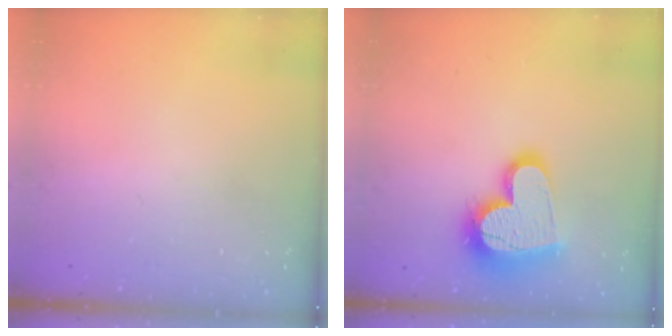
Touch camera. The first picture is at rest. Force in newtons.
{"total": 18.7, "press": 18.6, "slide": 1.4}